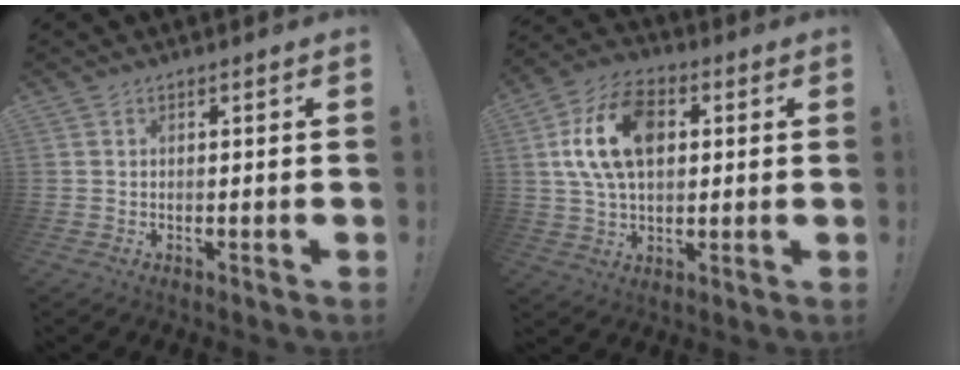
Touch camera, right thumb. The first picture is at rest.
{"total": 16.3, "force": [3.6, 10.5, 12.0], "torque": [-0.208, 0.005, 0.068]}